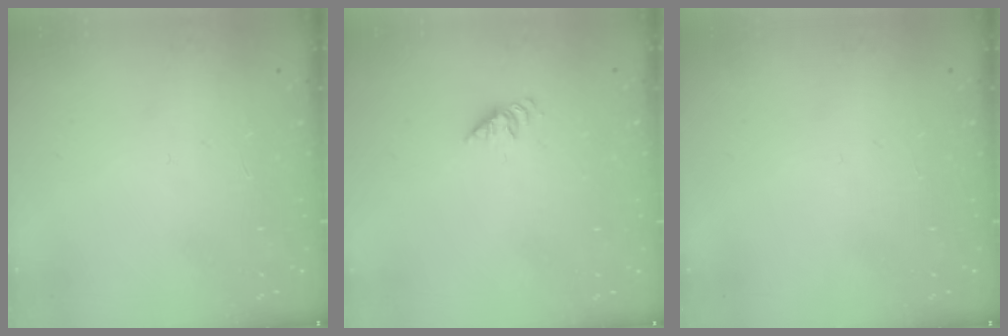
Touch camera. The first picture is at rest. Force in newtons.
{"total": 1.9, "press": 1.9, "slide": 0.3}
{"total": 0.0}